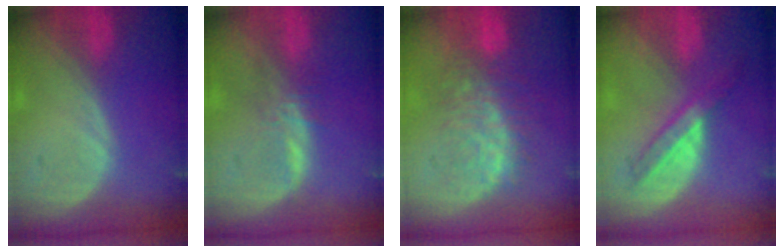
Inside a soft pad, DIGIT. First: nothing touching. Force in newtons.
{"total": 2.9, "press": 2.9, "slide": 0.2}
{"total": 9.1, "press": 8.3, "slide": 3.8}
{"total": 5.8, "press": 5.2, "slide": 2.6}